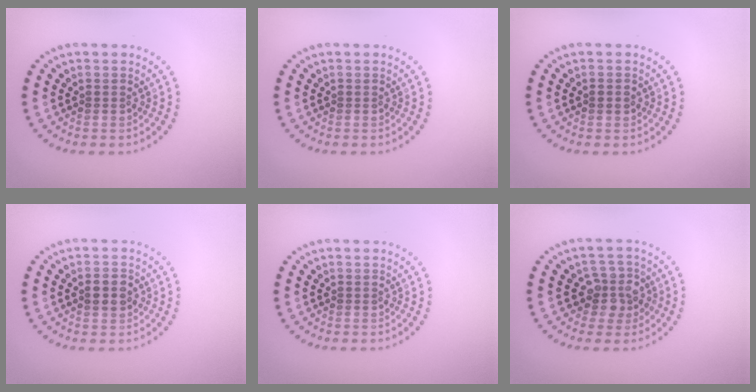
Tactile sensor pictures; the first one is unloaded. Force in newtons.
{"total": 0.0}
{"total": 1.1, "press": 1.1, "slide": 0.1}
{"total": 2.4, "press": 2.4, "slide": 0.1}
{"total": 0.0}
{"total": 3.0, "press": 2.7, "slide": 1.2}